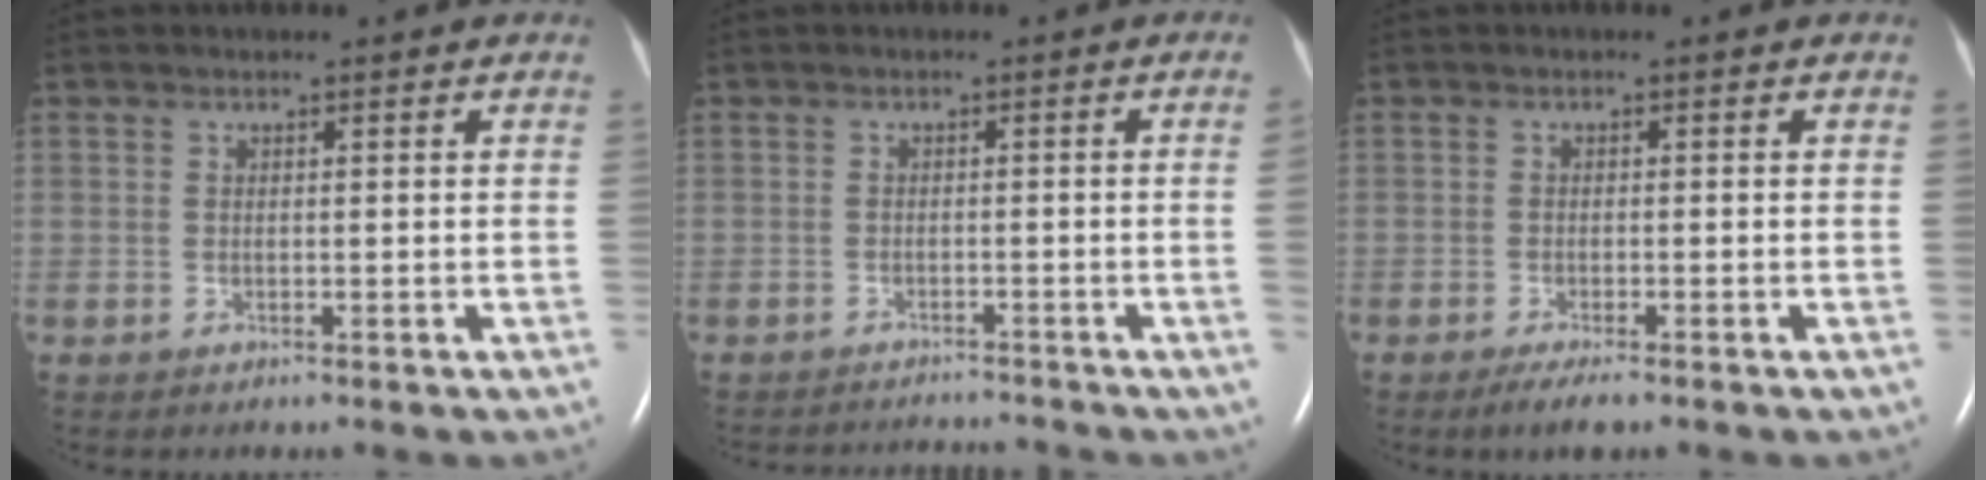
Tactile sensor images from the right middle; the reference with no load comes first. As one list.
[{"total": 5.8, "force": [-5.0, -2.2, 2.1], "torque": [-0.022, 0.007, -0.074]}, {"total": 2.8, "force": [-2.0, 0.3, 1.9], "torque": [-0.038, -0.007, -0.036]}]